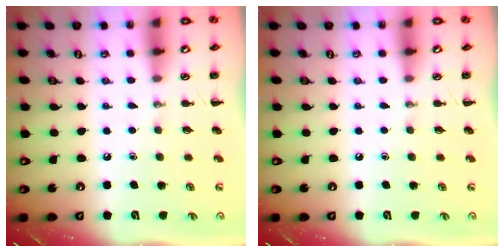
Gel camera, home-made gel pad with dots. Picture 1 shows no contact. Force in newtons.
{"total": 0.0}